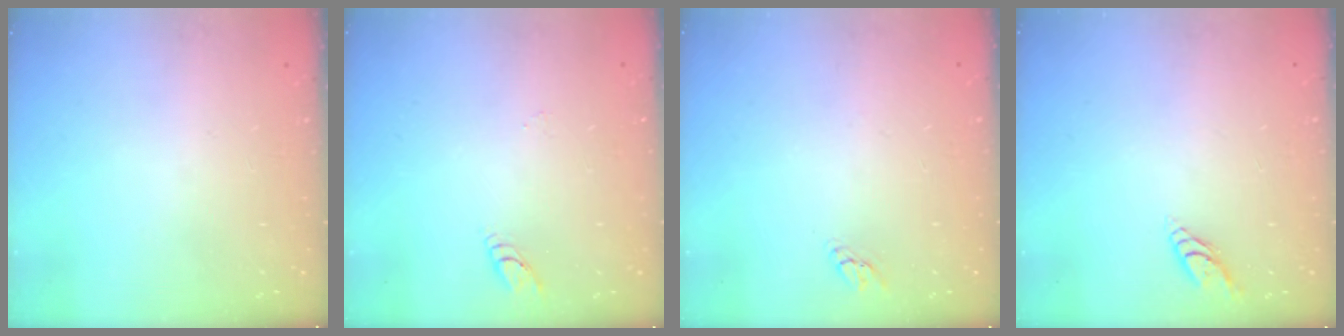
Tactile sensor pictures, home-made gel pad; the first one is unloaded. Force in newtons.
{"total": 2.8, "press": 2.8, "slide": 0.3}
{"total": 2.9, "press": 2.9, "slide": 0.2}
{"total": 4.3, "press": 4.2, "slide": 0.6}